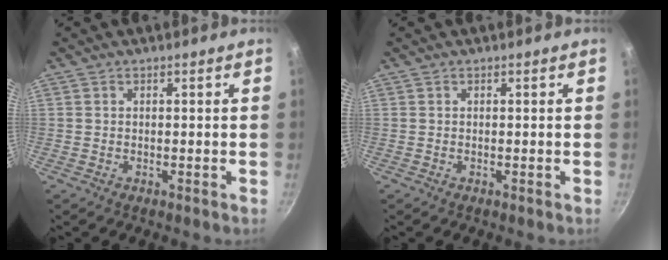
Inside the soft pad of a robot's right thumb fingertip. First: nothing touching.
{"total": 0.0}